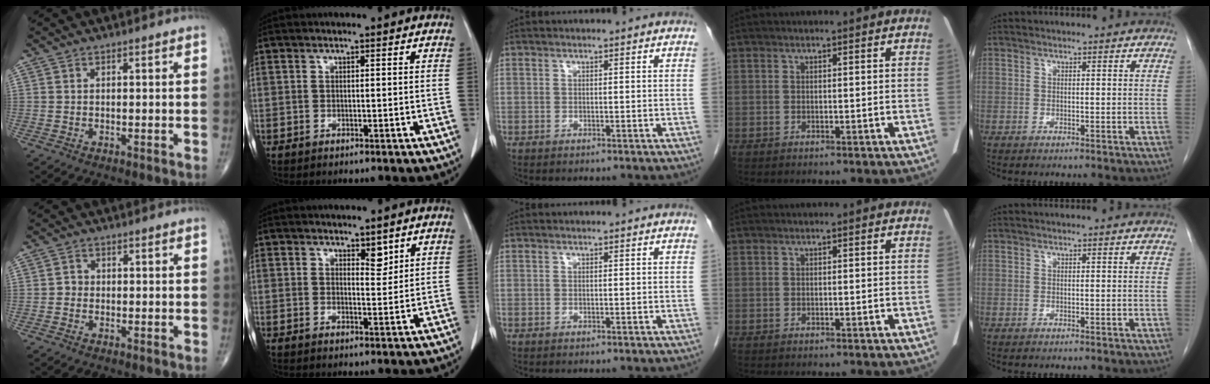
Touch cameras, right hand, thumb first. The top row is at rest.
{"thumb": {"total": 1.4, "force": [-0.3, 1.3, 0.5], "torque": [0.001, 0.005, -0.009]}, "index": {"total": 2.4, "force": [1.7, 1.0, 1.4], "torque": [-0.018, -0.009, 0.029]}}